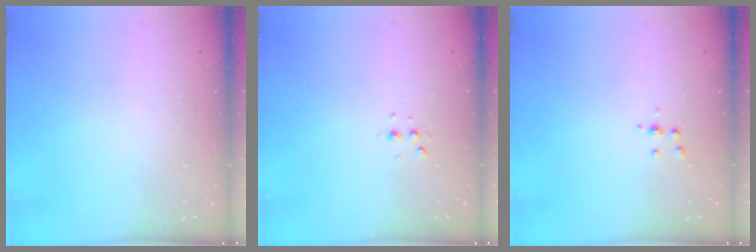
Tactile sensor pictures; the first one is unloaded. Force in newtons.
{"total": 4.0, "press": 3.6, "slide": 1.8}
{"total": 4.5, "press": 4.5, "slide": 0.6}